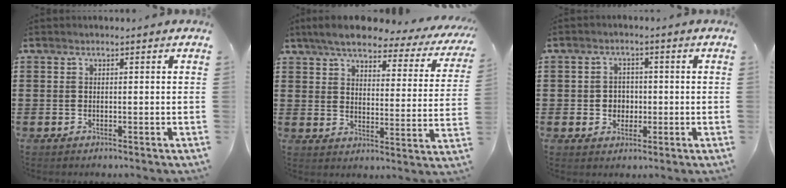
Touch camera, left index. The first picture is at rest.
{"total": 6.6, "force": [5.7, 1.3, 3.2], "torque": [-0.080, -0.029, 0.094]}
{"total": 3.1, "force": [-0.3, 2.8, 1.3], "torque": [-0.035, 0.006, -0.011]}